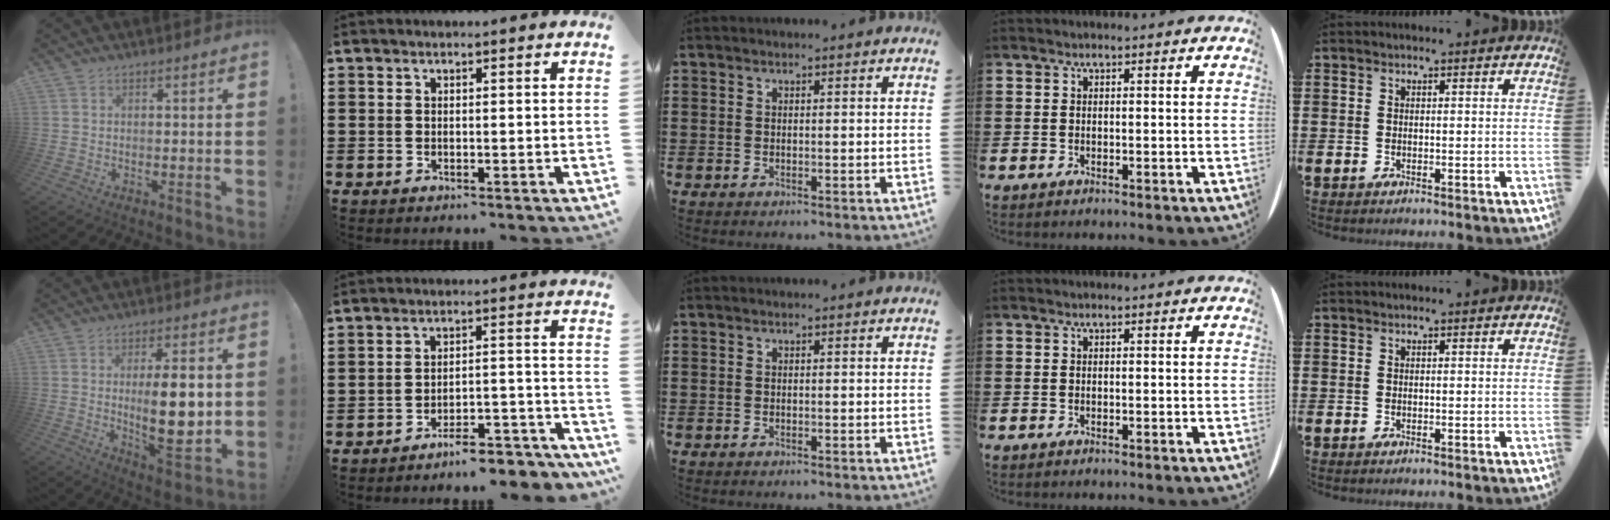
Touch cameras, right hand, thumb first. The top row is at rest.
{"thumb": {"total": 15.4, "force": [0.7, 5.4, 14.4], "torque": [-0.230, -0.017, 0.007]}, "index": {"total": 5.7, "force": [-5.6, 0.4, 1.4], "torque": [-0.020, 0.009, -0.108]}}